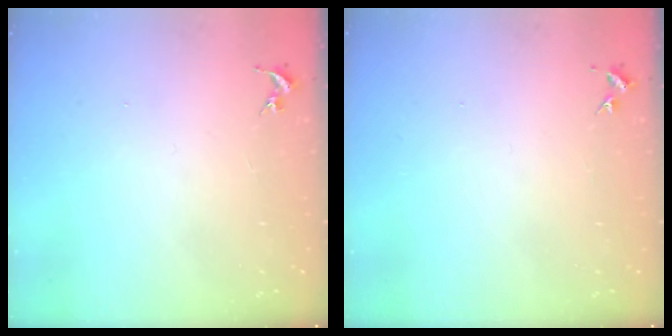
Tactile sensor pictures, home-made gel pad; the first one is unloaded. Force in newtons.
{"total": 2.7, "press": 2.7, "slide": 0.3}